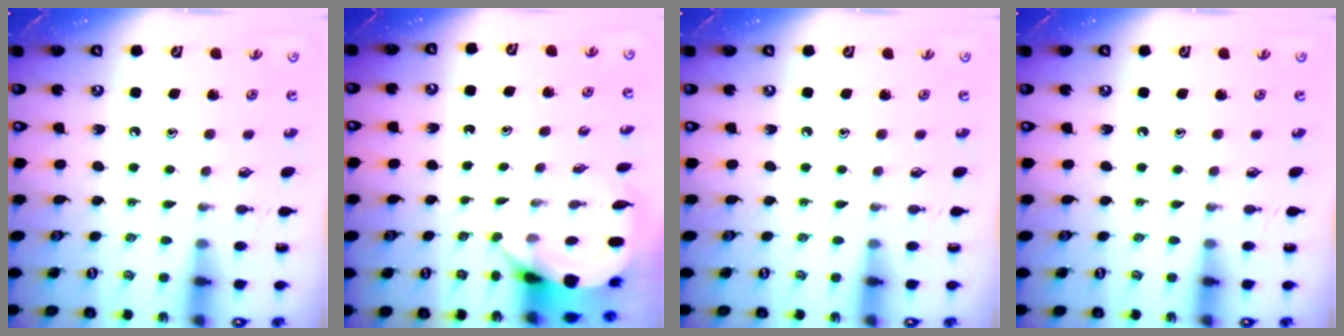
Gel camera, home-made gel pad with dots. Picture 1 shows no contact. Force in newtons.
{"total": 3.8, "press": 3.8, "slide": 0.1}
{"total": 0.0}
{"total": 0.0}